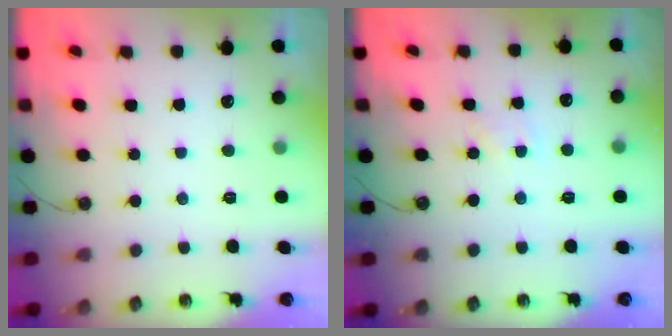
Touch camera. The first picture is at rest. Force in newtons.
{"total": 3.2, "press": 3.2, "slide": 0.4}